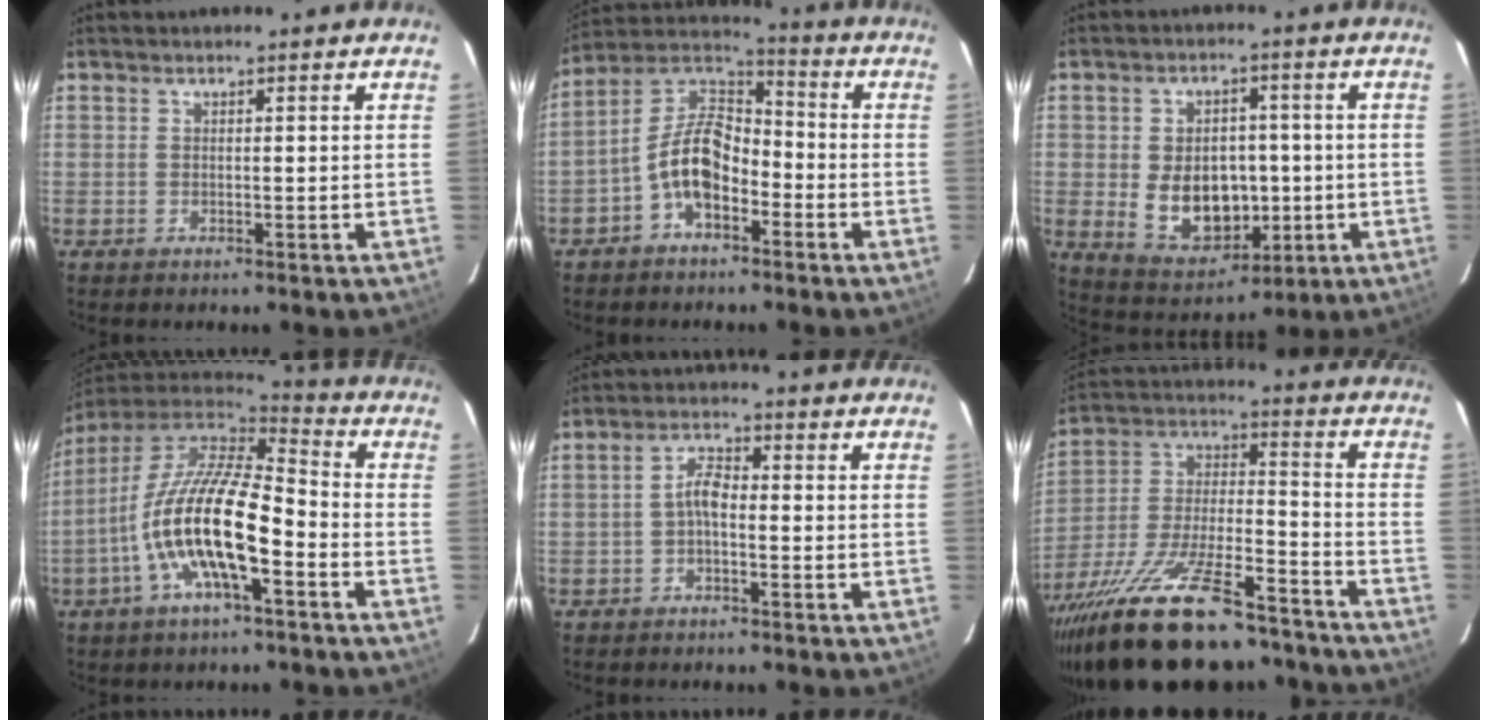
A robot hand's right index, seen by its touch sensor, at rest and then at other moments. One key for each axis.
{"total": 10.5, "fx": -4.5, "fy": 5.8, "fz": 7.6, "tx": -0.160, "ty": 0.022, "tz": -0.085}
{"total": 11.7, "fx": -1.2, "fy": 8.5, "fz": 7.9, "tx": -0.164, "ty": -0.003, "tz": 0.006}
{"total": 17.4, "fx": -6.0, "fy": 5.1, "fz": 15.6, "tx": -0.293, "ty": -0.016, "tz": -0.118}
{"total": 3.1, "fx": -1.2, "fy": 1.2, "fz": 2.6, "tx": -0.054, "ty": 0.012, "tz": -0.025}
{"total": 28.0, "fx": -22.2, "fy": 7.6, "fz": 15.1, "tx": -0.290, "ty": -0.047, "tz": -0.343}